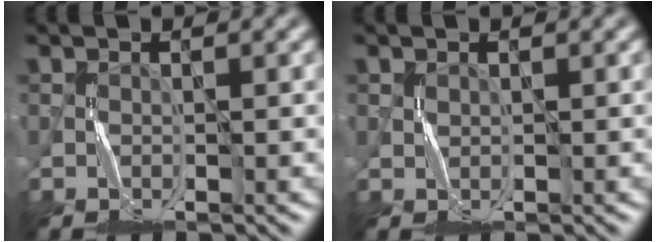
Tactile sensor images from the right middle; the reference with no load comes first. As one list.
[{"total": 0.5, "force": [0.3, 0.4, 0.0], "torque": [-0.003, 0.000, 0.010]}]